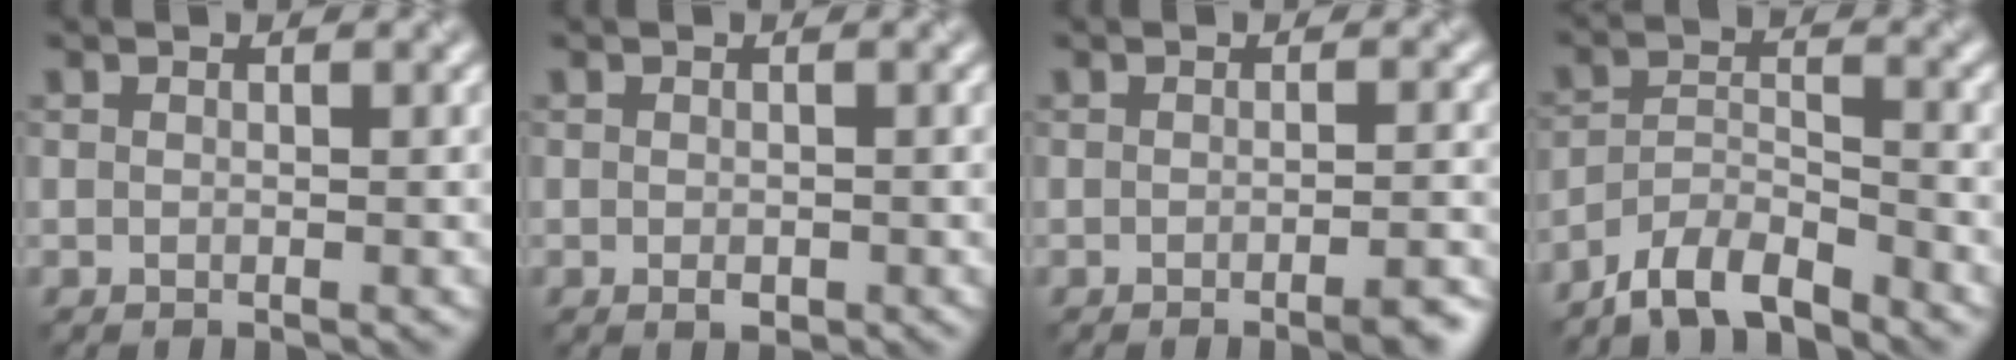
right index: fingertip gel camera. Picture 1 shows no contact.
{"total": 0.9, "force": [-0.2, 0.6, 0.7], "torque": [-0.010, -0.002, -0.003]}
{"total": 2.7, "force": [-1.8, 0.6, 1.9], "torque": [-0.020, 0.002, -0.029]}
{"total": 4.5, "force": [-3.9, 1.2, 1.9], "torque": [-0.035, 0.000, -0.080]}